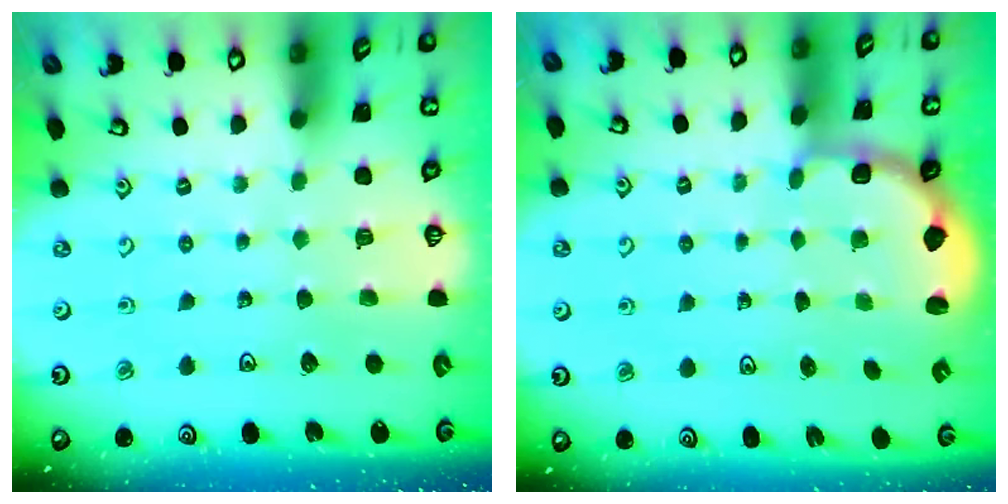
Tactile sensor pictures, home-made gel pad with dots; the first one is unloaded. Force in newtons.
{"total": 2.7, "press": 2.1, "slide": 1.7}